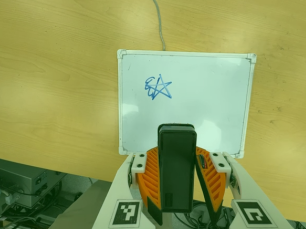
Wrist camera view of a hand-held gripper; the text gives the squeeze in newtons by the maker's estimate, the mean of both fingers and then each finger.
{"total": 5.9, "left": 4.4, "right": 7.4}